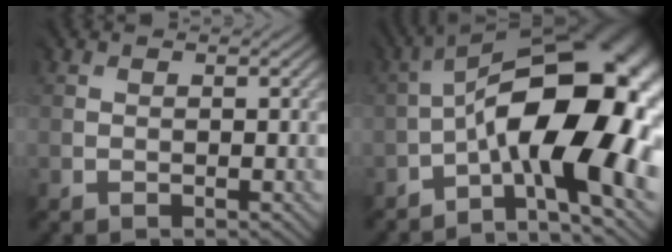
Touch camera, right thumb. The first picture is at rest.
{"total": 18.8, "force": [-3.0, 7.9, 16.8], "torque": [-0.274, 0.012, -0.059]}